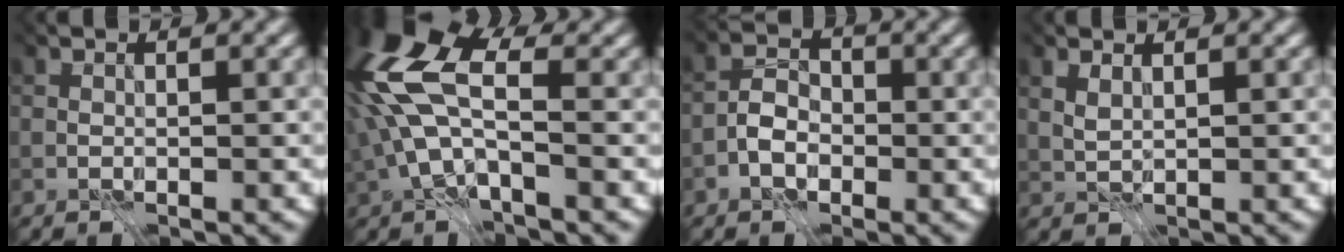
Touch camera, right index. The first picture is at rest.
{"total": 9.3, "force": [-0.4, 4.4, 8.2], "torque": [-0.202, -0.002, 0.008]}
{"total": 3.2, "force": [-3.2, 0.2, 0.2], "torque": [-0.005, -0.011, -0.040]}
{"total": 2.4, "force": [1.5, 1.2, 1.4], "torque": [-0.044, 0.002, 0.034]}